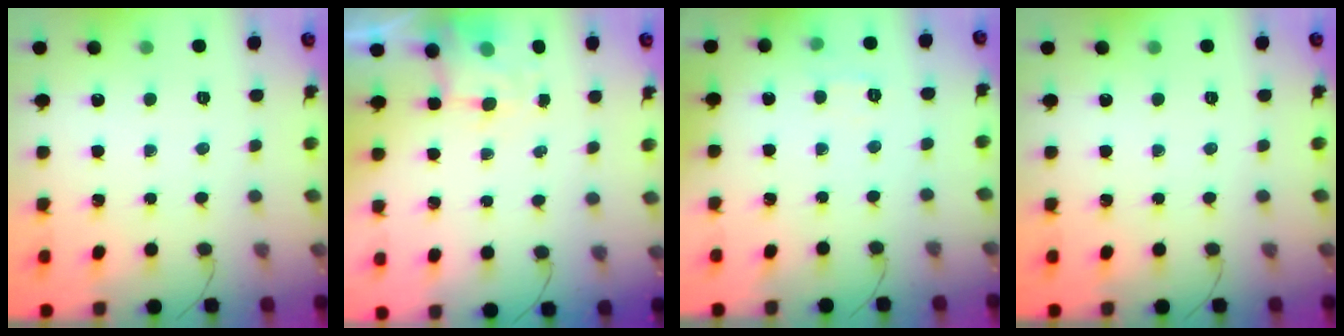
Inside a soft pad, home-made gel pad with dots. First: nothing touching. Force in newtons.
{"total": 3.9, "press": 3.8, "slide": 0.9}
{"total": 6.1, "press": 6.0, "slide": 1.4}
{"total": 0.0}